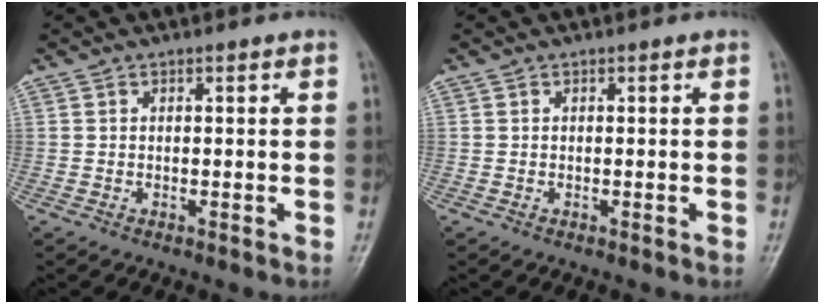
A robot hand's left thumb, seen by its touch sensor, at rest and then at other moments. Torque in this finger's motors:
{"motor_torque": [0.01, 0.01, -0.01, -0.01, 0.00]}